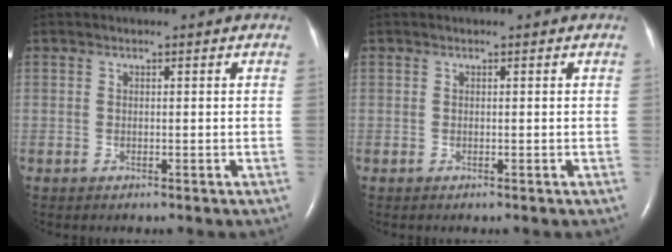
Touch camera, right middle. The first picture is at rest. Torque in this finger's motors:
{"motor_torque": [0.00, 0.00, 0.00, 0.00]}